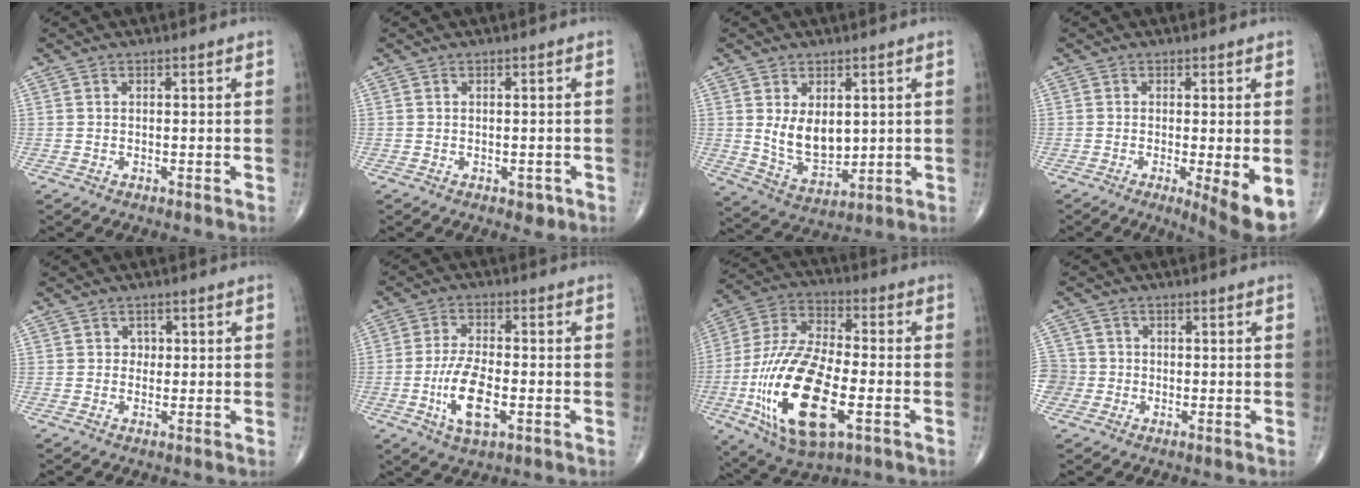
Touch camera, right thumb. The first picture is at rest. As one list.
[{"total": 1.6, "force": [-0.7, 1.1, 1.0], "torque": [-0.003, 0.001, -0.006]}, {"total": 9.1, "force": [1.6, 5.8, 6.8], "torque": [-0.094, -0.025, 0.047]}, {"total": 6.8, "force": [-1.7, 1.2, 6.5], "torque": [-0.099, -0.021, -0.029]}, {"total": 1.4, "force": [0.2, 1.3, 0.5], "torque": [0.004, 0.003, 0.000]}, {"total": 9.5, "force": [-2.7, 4.0, 8.2], "torque": [-0.161, 0.007, -0.048]}, {"total": 22.8, "force": [-6.6, 10.1, 19.4], "torque": [-0.394, 0.011, -0.111]}, {"total": 5.0, "force": [-1.1, 4.8, 0.6], "torque": [-0.002, 0.013, -0.026]}]